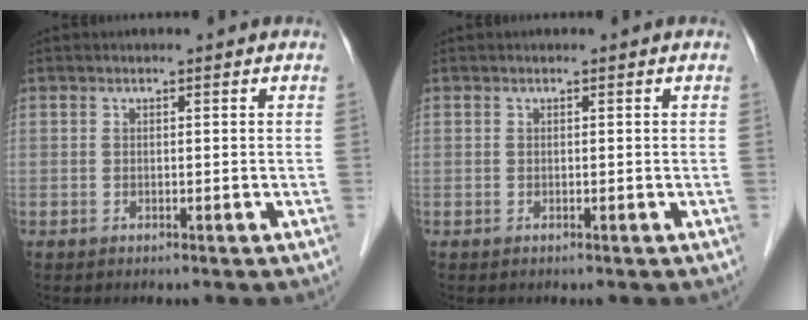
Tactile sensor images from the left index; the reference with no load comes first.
{"total": 0.0}